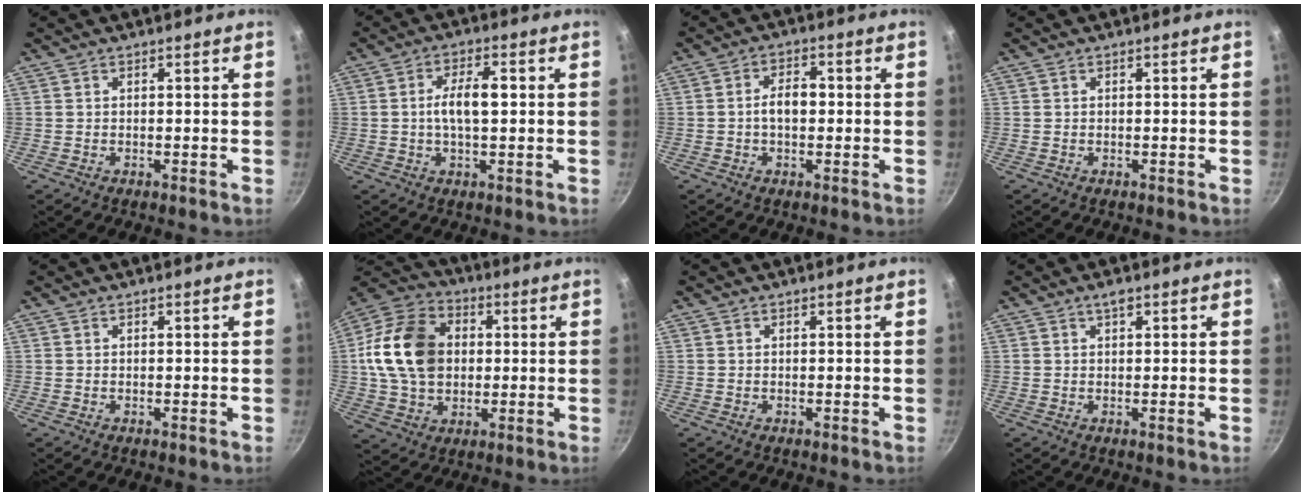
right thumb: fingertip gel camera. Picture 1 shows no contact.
{"total": 6.9, "force": [0.4, 3.0, 6.2], "torque": [-0.107, 0.015, 0.001]}
{"total": 5.0, "force": [-0.2, 3.1, 3.9], "torque": [-0.050, 0.018, -0.009]}
{"total": 0.0}
{"total": 0.0}
{"total": 17.7, "force": [1.7, 13.3, 11.6], "torque": [-0.189, 0.017, 0.021]}
{"total": 0.0}
{"total": 1.7, "force": [0.8, 0.5, 1.4], "torque": [-0.023, -0.005, 0.010]}